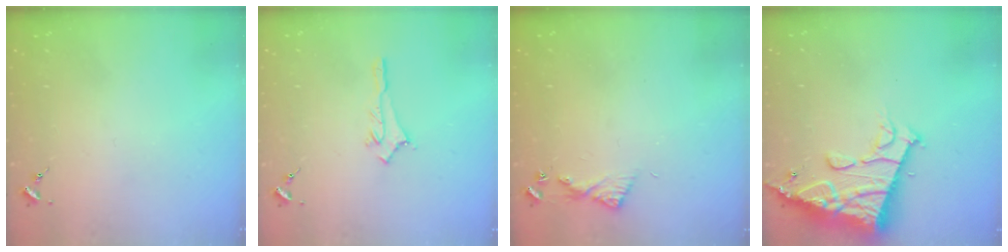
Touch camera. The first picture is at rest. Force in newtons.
{"total": 2.9, "press": 2.9, "slide": 0.2}
{"total": 6.1, "press": 6.1, "slide": 0.6}
{"total": 16.0, "press": 15.9, "slide": 1.8}